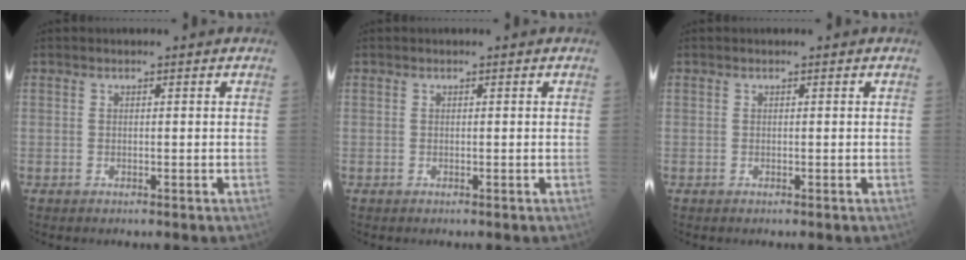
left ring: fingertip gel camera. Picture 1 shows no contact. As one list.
[{"total": 0.0}, {"total": 0.0}]